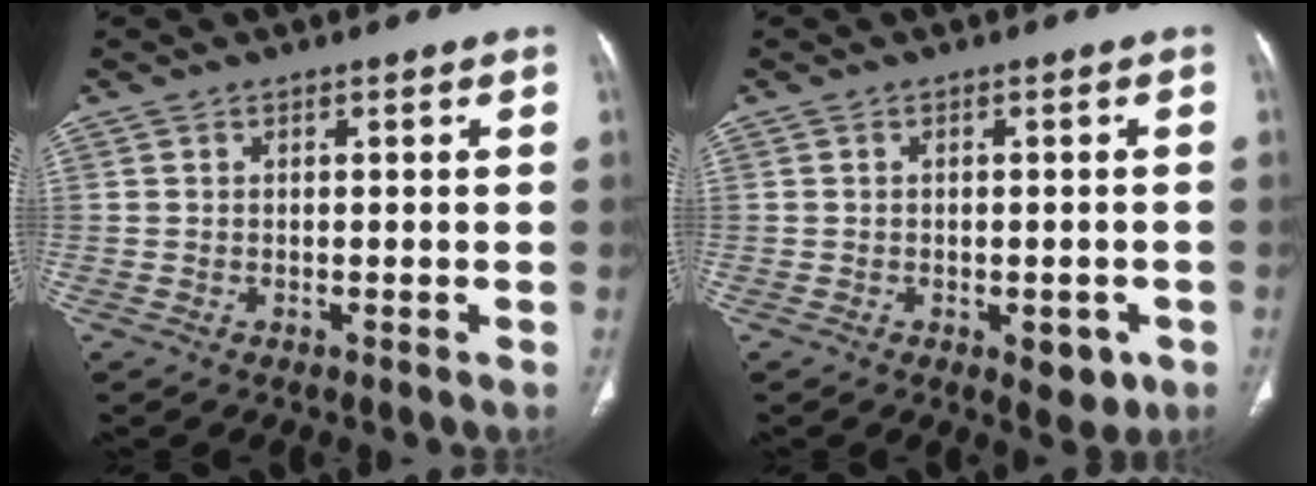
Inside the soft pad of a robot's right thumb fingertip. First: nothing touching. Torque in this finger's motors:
{"motor_torque": [0.78, 0.85, -0.15, 0.06, 0.01]}